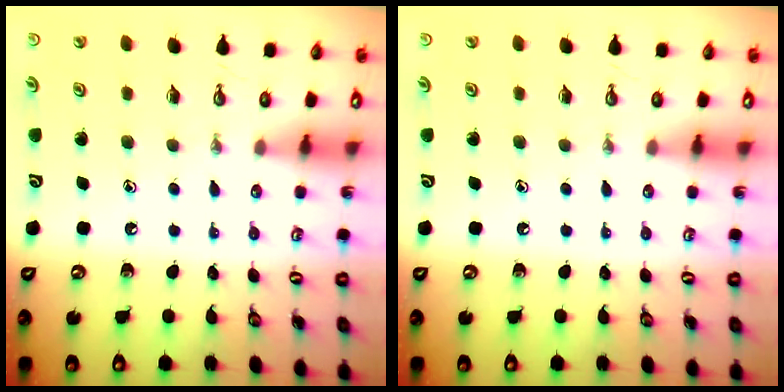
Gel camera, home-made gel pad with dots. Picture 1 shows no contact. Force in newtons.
{"total": 0.0}